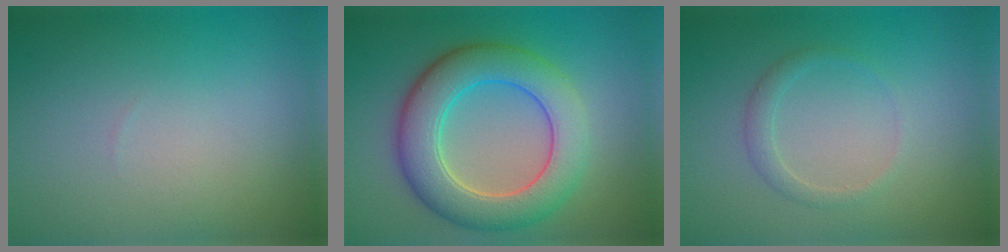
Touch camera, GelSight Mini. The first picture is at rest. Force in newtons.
{"total": 7.6, "press": 7.6, "slide": 0.1}
{"total": 1.4, "press": 1.4, "slide": 0.1}